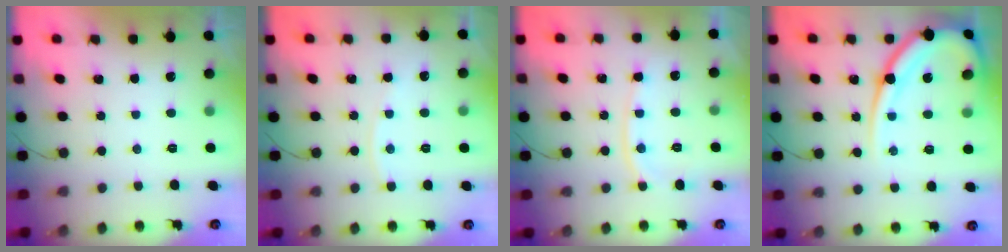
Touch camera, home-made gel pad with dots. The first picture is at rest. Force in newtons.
{"total": 2.5, "press": 2.5, "slide": 0.3}
{"total": 8.4, "press": 8.3, "slide": 1.2}
{"total": 15.8, "press": 15.7, "slide": 1.6}